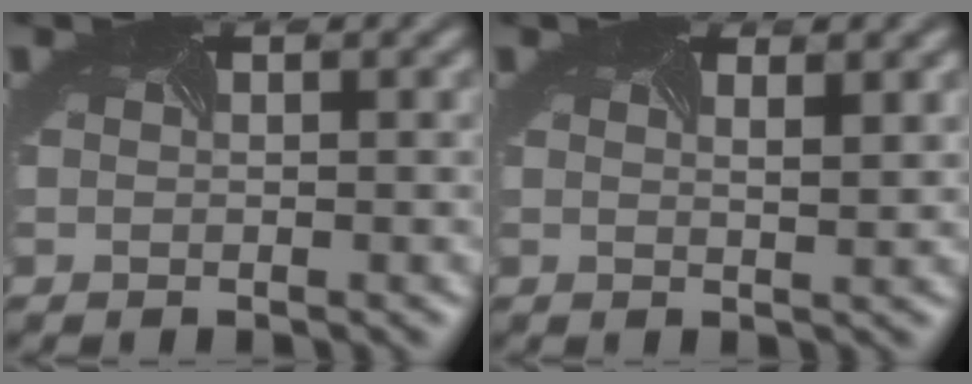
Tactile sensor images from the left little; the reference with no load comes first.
{"total": 2.0, "force": [1.2, 0.8, 1.4], "torque": [0.007, 0.011, -0.012]}